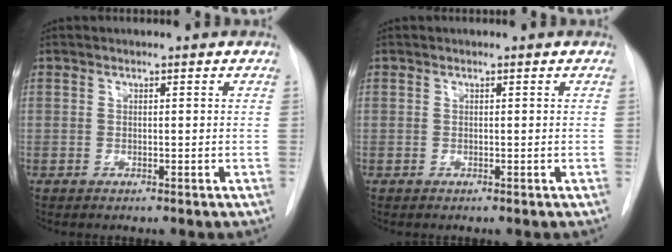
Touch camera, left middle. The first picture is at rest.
{"total": 0.0}